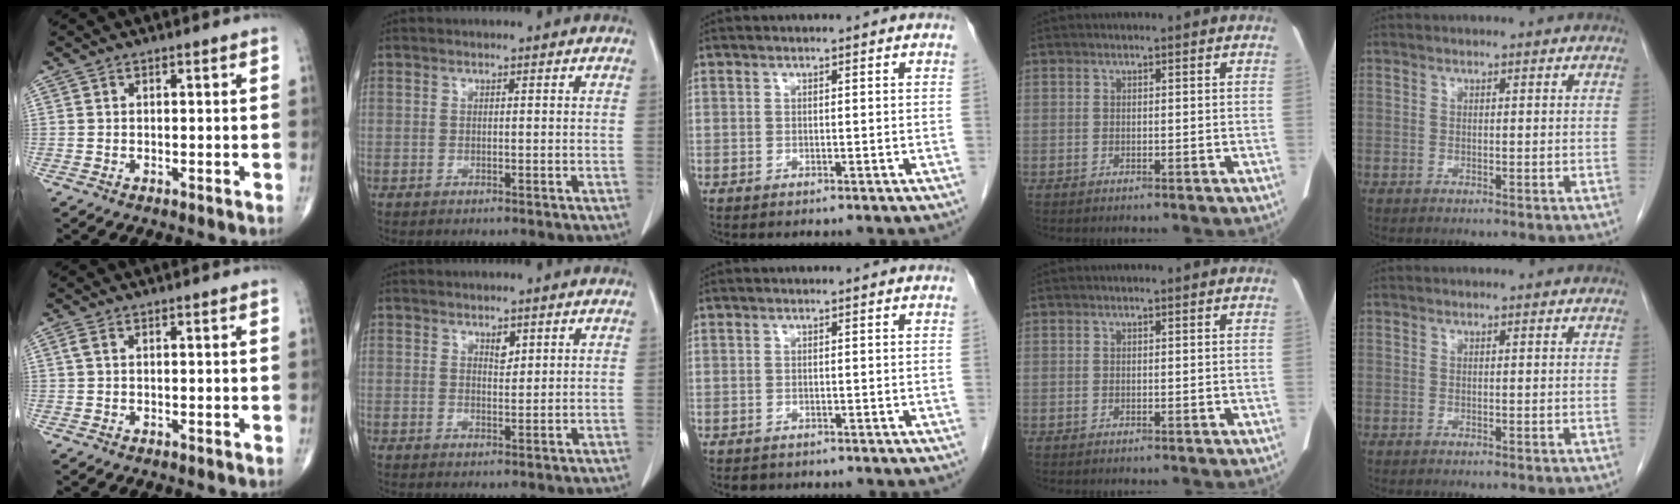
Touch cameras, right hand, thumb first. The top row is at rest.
{"thumb": {"total": 1.1, "force": [0.3, 0.4, 1.0], "torque": [-0.031, 0.009, 0.007]}, "index": {"total": 1.8, "force": [1.2, 0.8, 1.1], "torque": [-0.015, -0.005, 0.022]}, "middle": {"total": 1.1, "force": [-0.9, 0.7, 0.1], "torque": [-0.009, -0.001, -0.011]}}